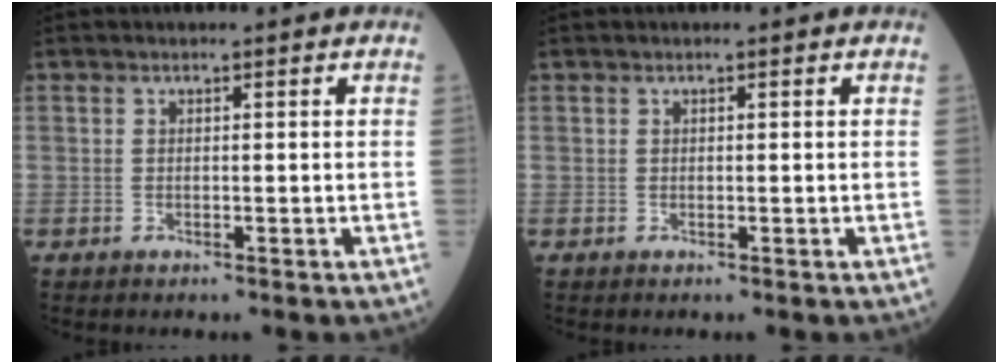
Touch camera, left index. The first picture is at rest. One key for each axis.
{"total": 0.0}